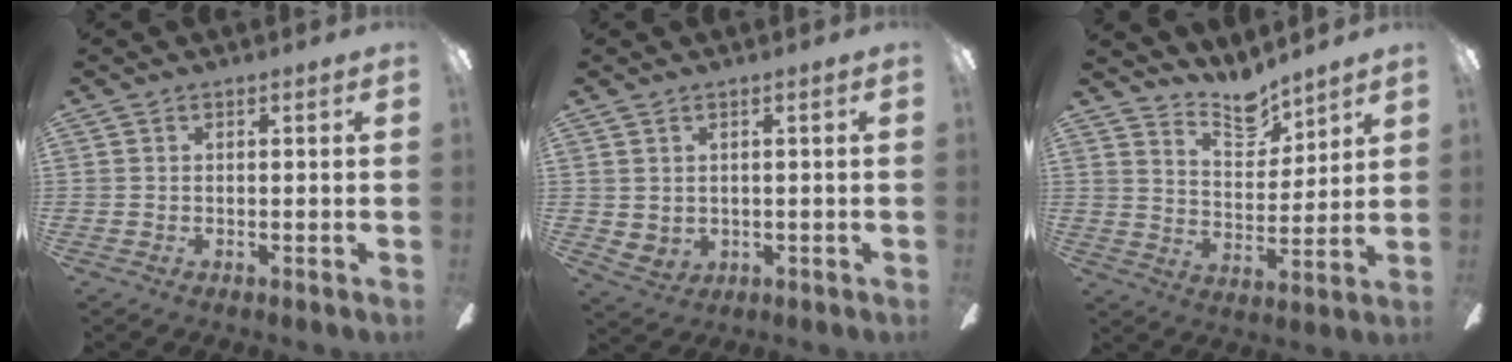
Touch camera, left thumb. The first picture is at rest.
{"total": 2.7, "force": [2.2, 1.5, 0.4], "torque": [-0.014, -0.012, 0.041]}
{"total": 10.0, "force": [8.8, 3.5, 3.4], "torque": [-0.048, -0.061, 0.158]}